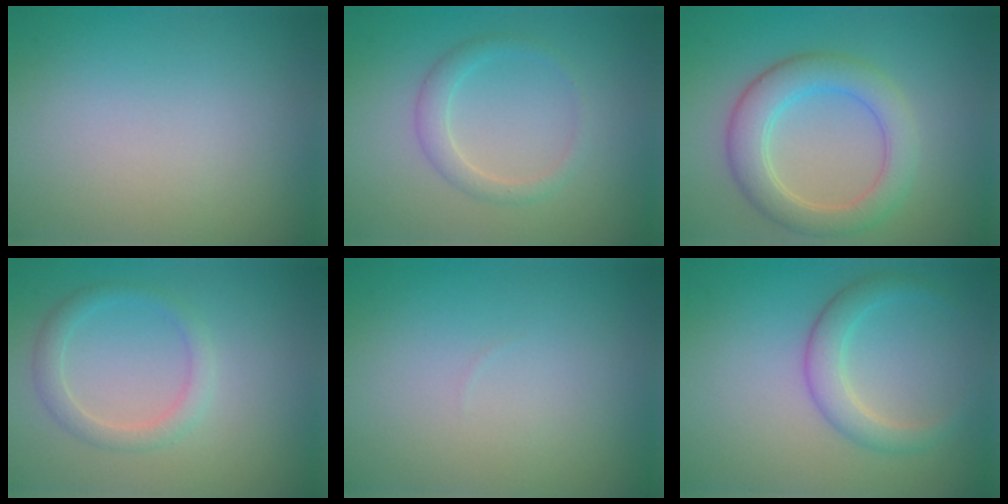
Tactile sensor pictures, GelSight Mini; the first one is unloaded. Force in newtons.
{"total": 1.9, "press": 1.9, "slide": 0.0}
{"total": 5.0, "press": 5.0, "slide": 0.4}
{"total": 2.3, "press": 2.3, "slide": 0.1}
{"total": 0.0}
{"total": 2.8, "press": 2.8, "slide": 0.2}